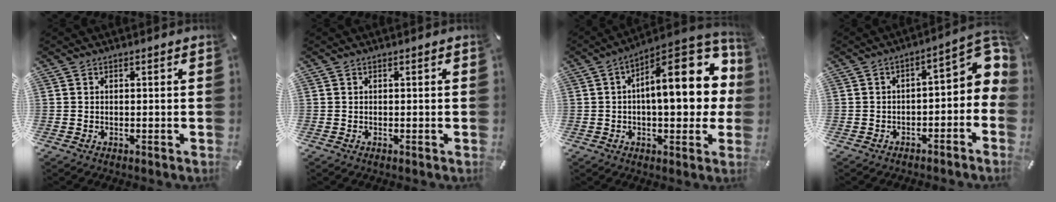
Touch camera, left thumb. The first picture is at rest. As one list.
[{"total": 0.0}, {"total": 21.9, "force": [4.2, 10.1, 19.0], "torque": [-0.247, -0.027, 0.069]}, {"total": 7.5, "force": [1.0, 3.8, 6.3], "torque": [-0.074, -0.021, 0.011]}]